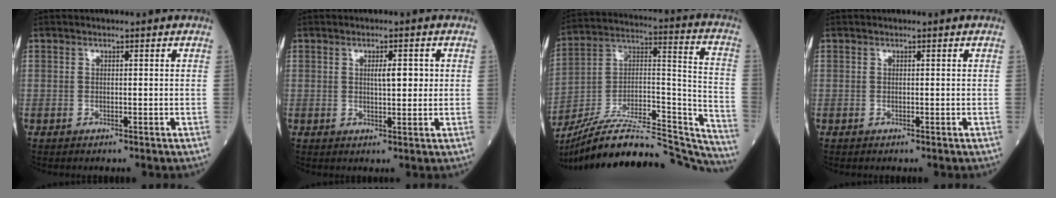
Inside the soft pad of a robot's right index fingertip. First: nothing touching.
{"total": 3.0, "force": [0.6, 0.8, 2.8], "torque": [-0.044, 0.000, 0.009]}
{"total": 31.5, "force": [-28.8, 5.0, 12.0], "torque": [-0.152, 0.015, -0.430]}
{"total": 0.0}